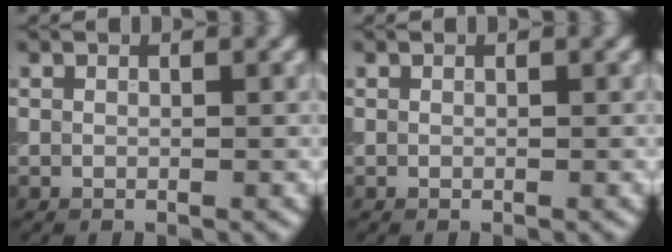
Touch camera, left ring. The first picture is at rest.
{"total": 0.0}